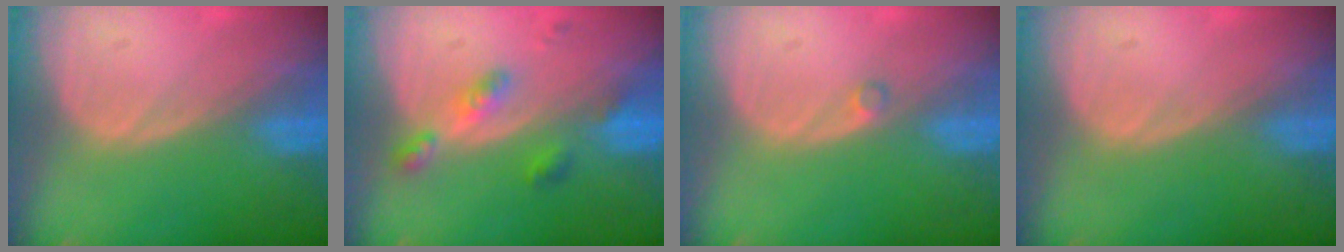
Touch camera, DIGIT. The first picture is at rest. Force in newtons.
{"total": 4.7, "press": 4.2, "slide": 2.1}
{"total": 0.7, "press": 0.7, "slide": 0.1}
{"total": 0.0}